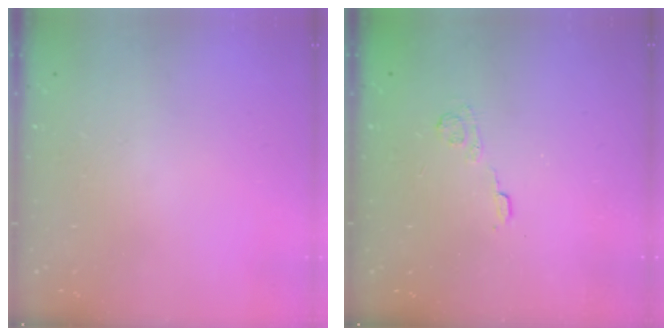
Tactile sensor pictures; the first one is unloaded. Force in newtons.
{"total": 3.5, "press": 3.2, "slide": 1.4}